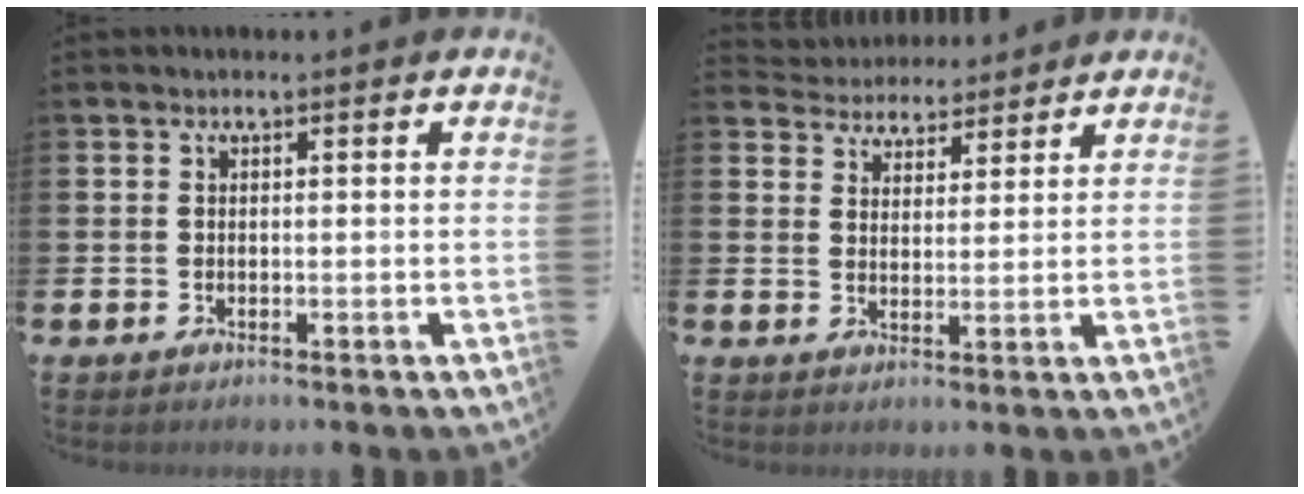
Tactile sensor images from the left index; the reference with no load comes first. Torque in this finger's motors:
{"motor_torque": [1.10, -1.03, 0.15, 0.01]}